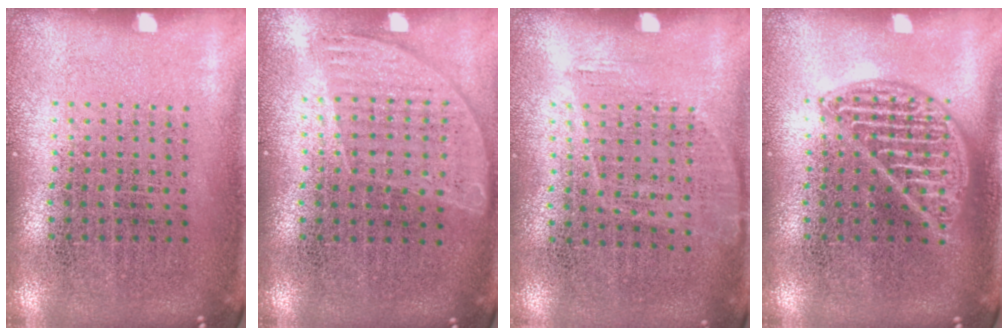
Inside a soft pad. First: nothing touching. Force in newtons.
{"total": 0.9, "press": 0.8, "slide": 0.3}
{"total": 1.1, "press": 0.9, "slide": 0.7}
{"total": 2.1, "press": 2.1, "slide": 0.2}